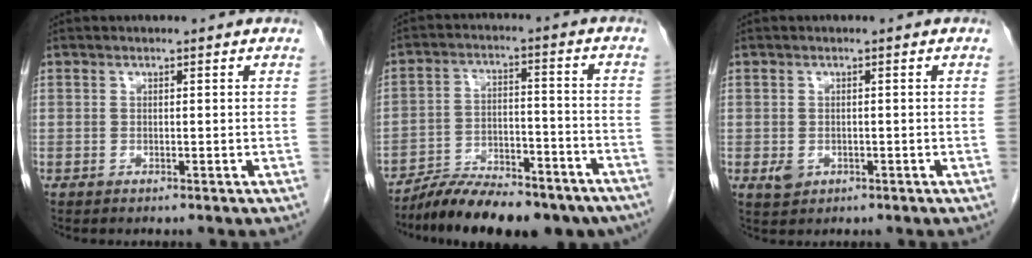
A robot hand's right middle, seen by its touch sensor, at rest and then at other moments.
{"total": 18.7, "force": [-15.8, 5.6, 8.3], "torque": [-0.107, 0.019, -0.236]}
{"total": 2.1, "force": [-0.6, 1.6, 1.1], "torque": [-0.022, 0.000, -0.001]}